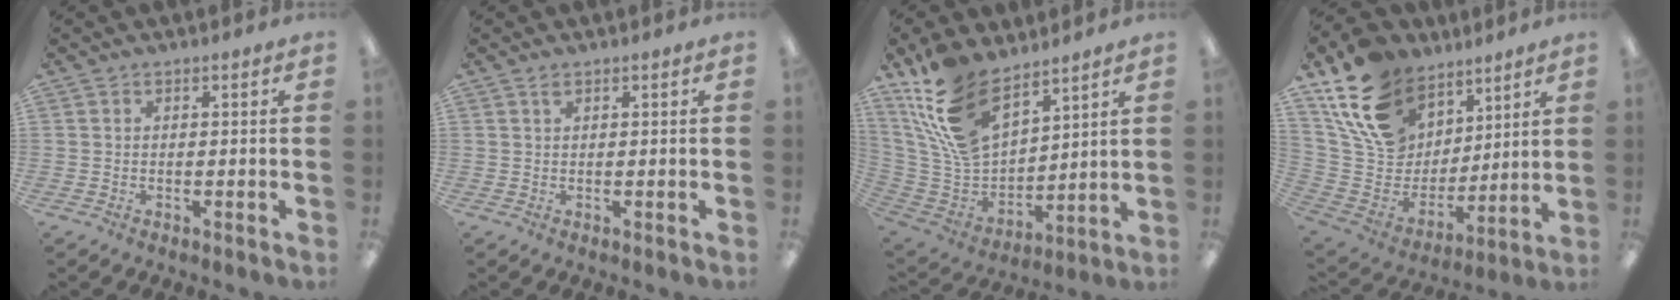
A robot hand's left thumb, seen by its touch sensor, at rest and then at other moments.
{"total": 0.9, "force": [0.6, 0.3, 0.5], "torque": [-0.014, 0.003, 0.011]}
{"total": 18.6, "force": [12.3, 9.5, 10.3], "torque": [-0.248, -0.054, 0.230]}
{"total": 20.5, "force": [12.3, 13.7, 8.9], "torque": [-0.181, -0.053, 0.238]}